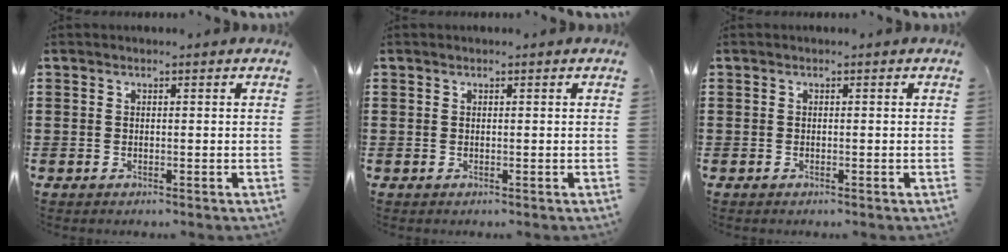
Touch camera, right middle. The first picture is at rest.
{"total": 0.0}
{"total": 0.0}